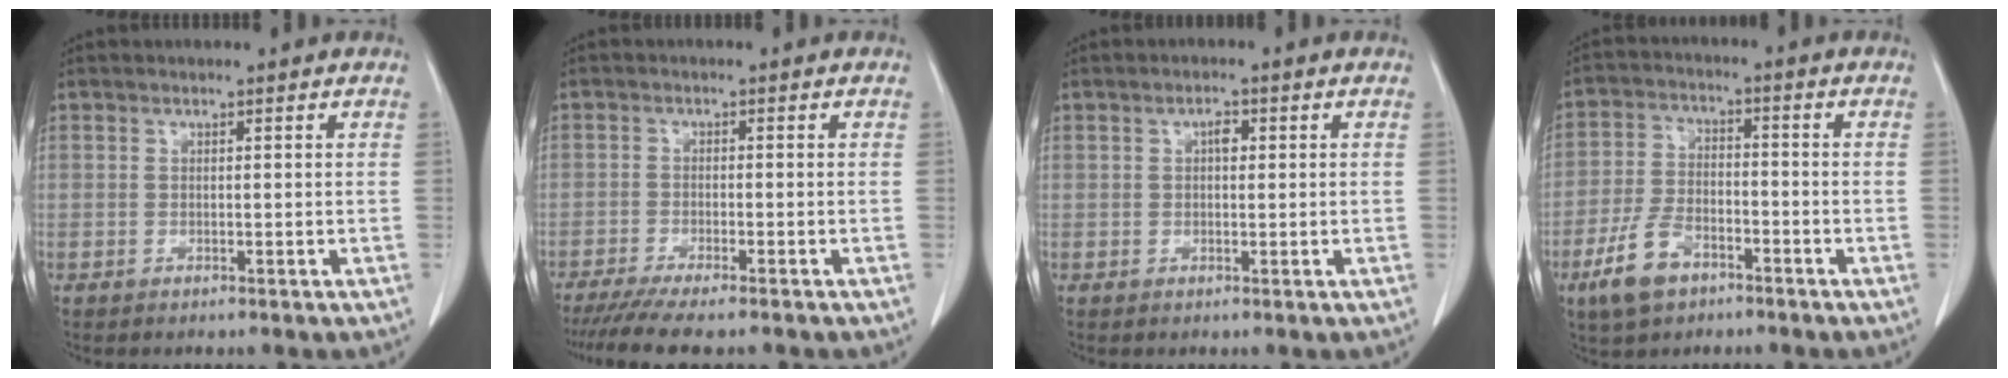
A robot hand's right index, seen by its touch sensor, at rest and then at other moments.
{"total": 8.5, "force": [-7.2, 0.5, 4.6], "torque": [-0.060, -0.019, -0.113]}
{"total": 1.6, "force": [0.3, 0.8, 1.3], "torque": [-0.019, 0.005, 0.002]}
{"total": 8.4, "force": [-5.0, 4.2, 5.2], "torque": [-0.120, -0.001, -0.093]}